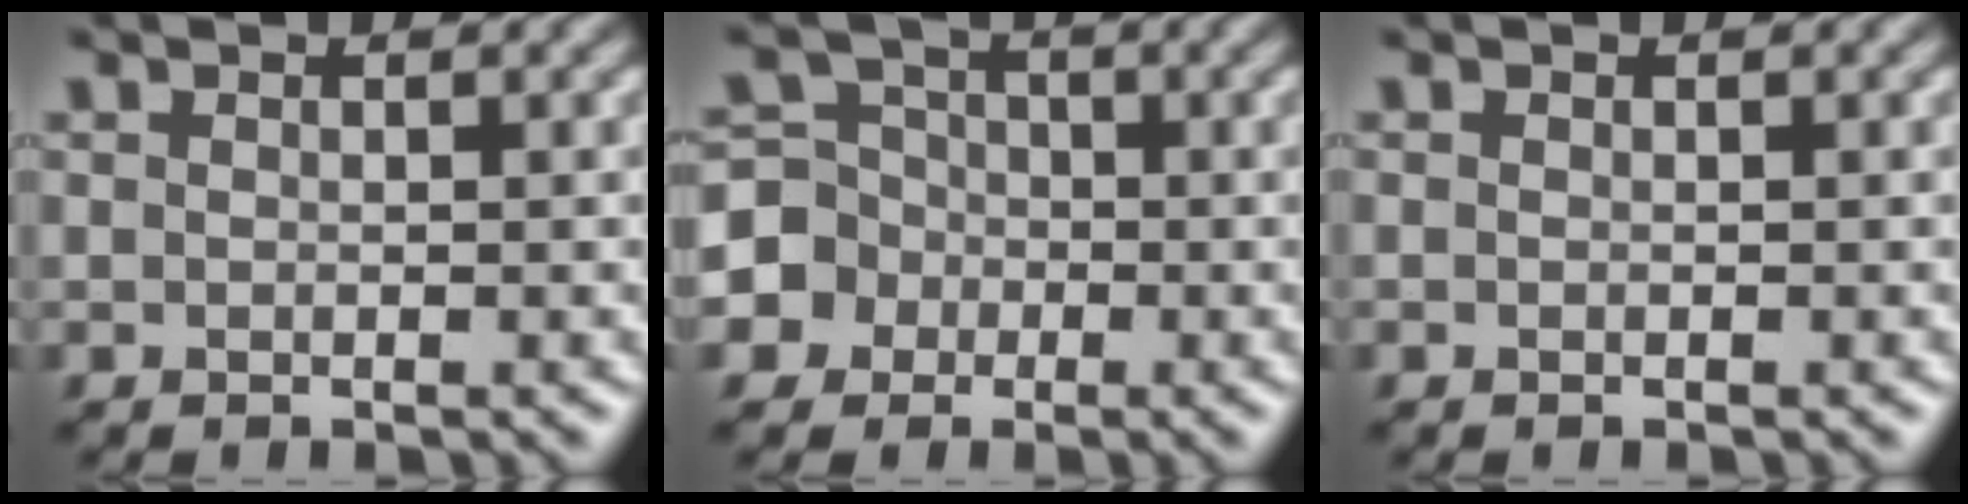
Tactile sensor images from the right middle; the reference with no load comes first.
{"total": 5.8, "force": [-1.8, 5.4, 0.9], "torque": [-0.005, 0.014, -0.059]}
{"total": 0.0}